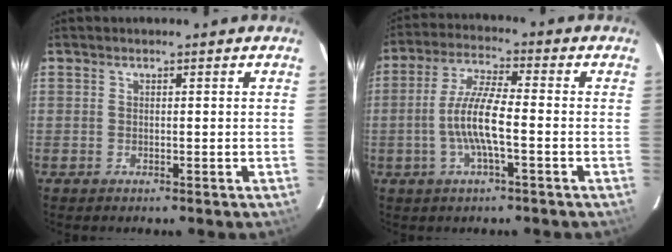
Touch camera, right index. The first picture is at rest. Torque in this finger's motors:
{"motor_torque": [1.30, -0.70, 0.76, 0.21]}